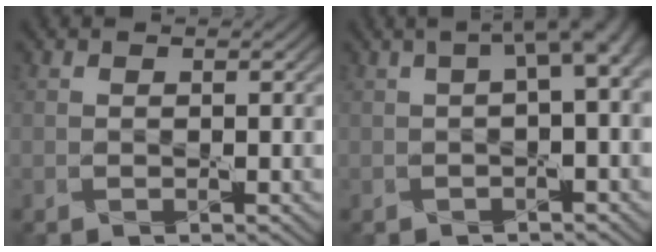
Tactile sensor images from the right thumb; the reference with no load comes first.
{"total": 4.8, "force": [0.9, 1.2, 4.6], "torque": [-0.062, 0.017, 0.013]}